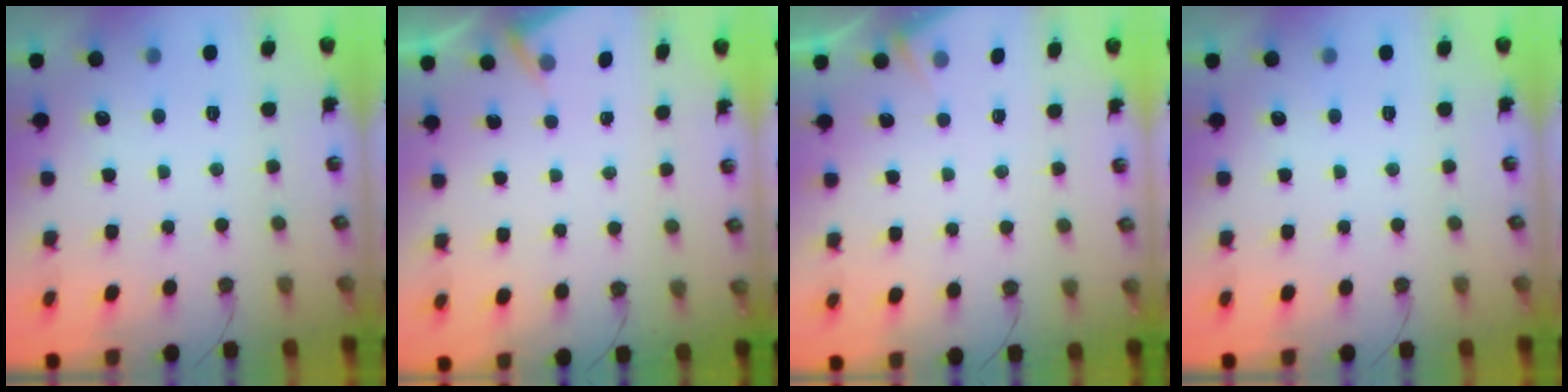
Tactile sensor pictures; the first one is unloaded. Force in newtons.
{"total": 2.6, "press": 2.6, "slide": 0.4}
{"total": 3.4, "press": 3.4, "slide": 0.5}
{"total": 0.0}